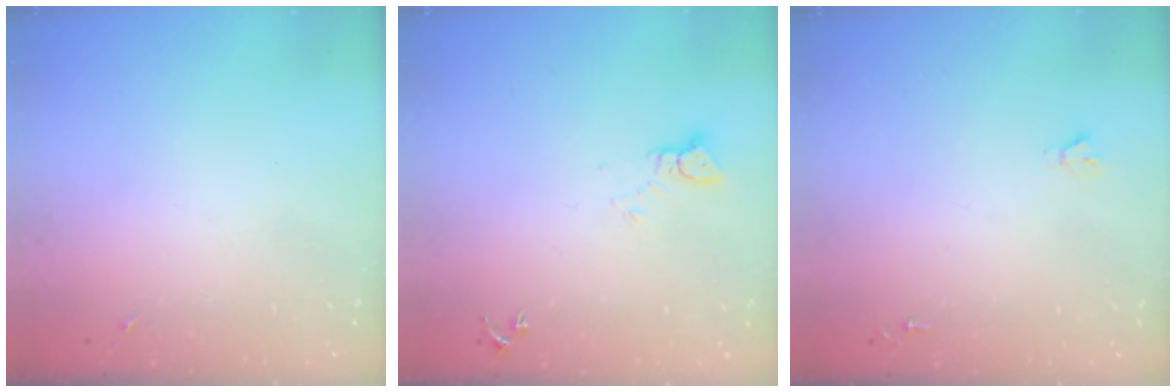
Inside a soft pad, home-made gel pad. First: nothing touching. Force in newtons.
{"total": 3.1, "press": 3.1, "slide": 0.1}
{"total": 1.9, "press": 1.9, "slide": 0.2}